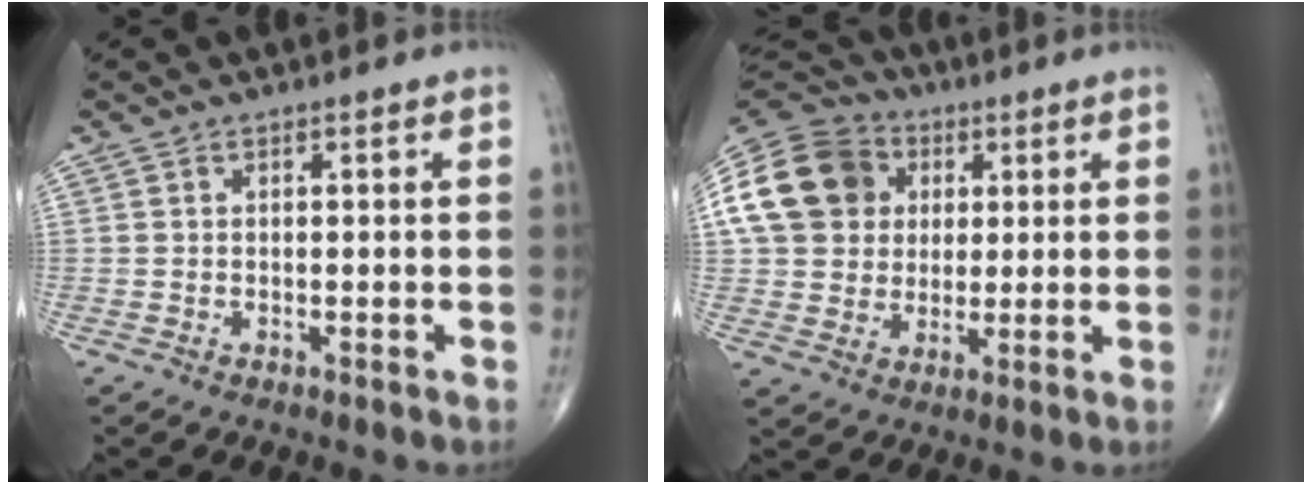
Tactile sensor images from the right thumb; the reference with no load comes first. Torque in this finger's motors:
{"motor_torque": [1.04, 3.15, 0.65, -0.21, 0.15]}